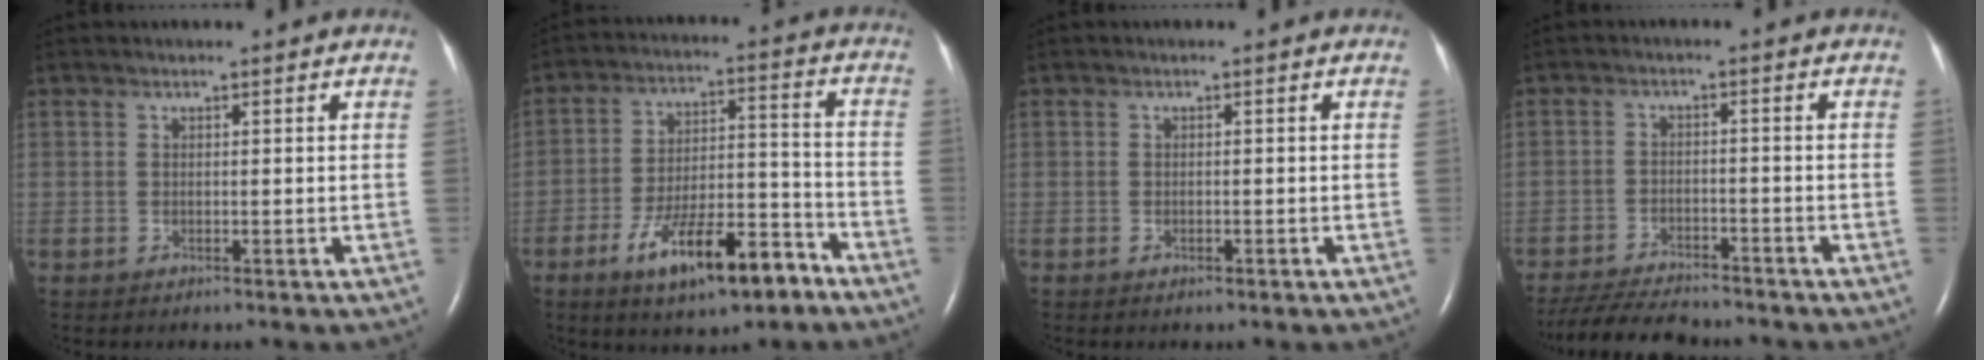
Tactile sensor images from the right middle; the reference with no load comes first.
{"total": 13.4, "force": [-8.3, 3.8, 9.9], "torque": [-0.165, 0.010, -0.132]}
{"total": 0.7, "force": [-0.5, 0.3, 0.5], "torque": [-0.011, 0.000, -0.005]}
{"total": 10.6, "force": [-9.7, 1.7, 4.0], "torque": [-0.067, -0.015, -0.153]}